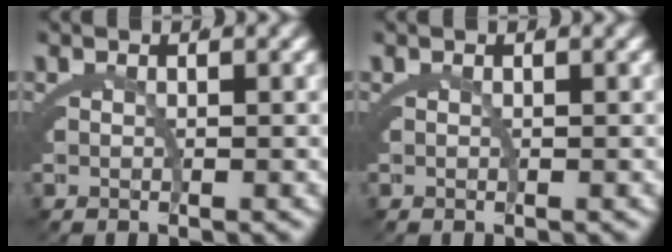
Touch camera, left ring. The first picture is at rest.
{"total": 0.0}